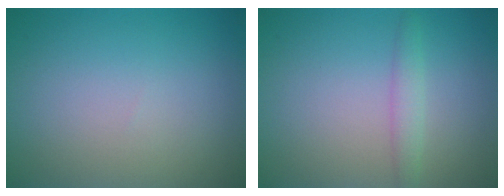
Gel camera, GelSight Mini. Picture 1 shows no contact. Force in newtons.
{"total": 1.6, "press": 1.6, "slide": 0.1}